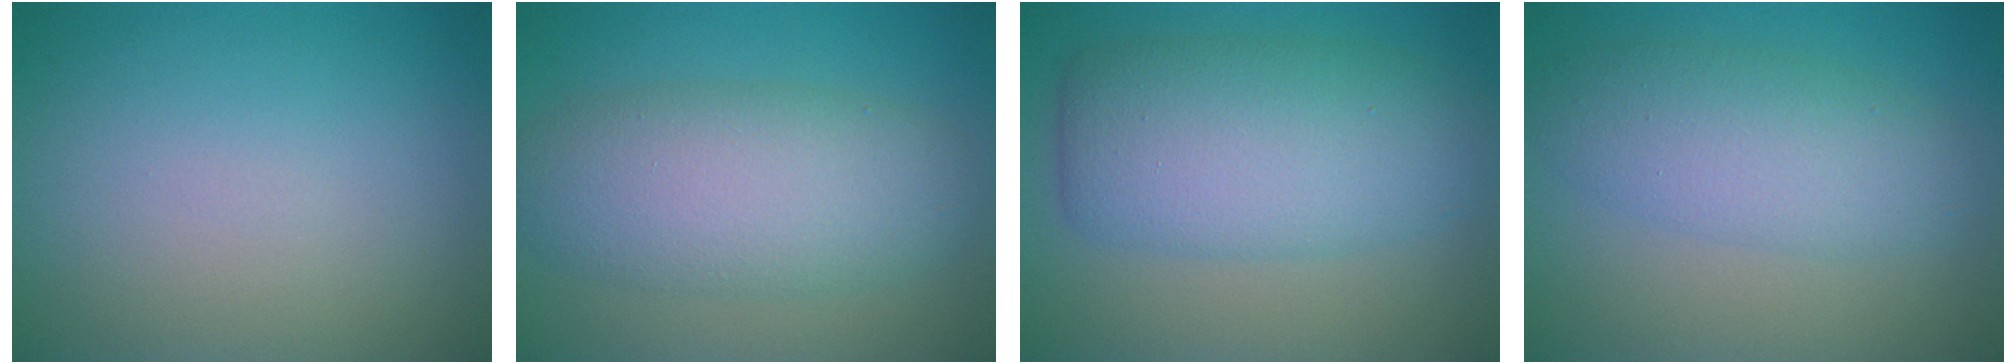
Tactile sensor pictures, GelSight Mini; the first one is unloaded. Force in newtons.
{"total": 7.0, "press": 7.0, "slide": 0.3}
{"total": 8.0, "press": 8.0, "slide": 0.1}
{"total": 4.9, "press": 4.9, "slide": 0.2}